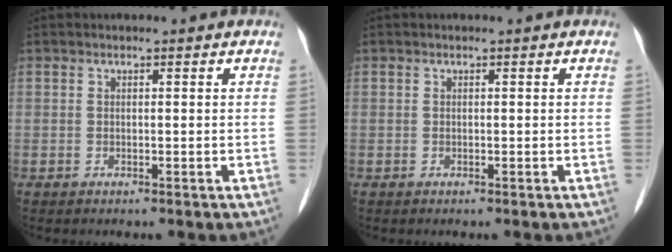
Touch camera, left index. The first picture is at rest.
{"total": 0.0}